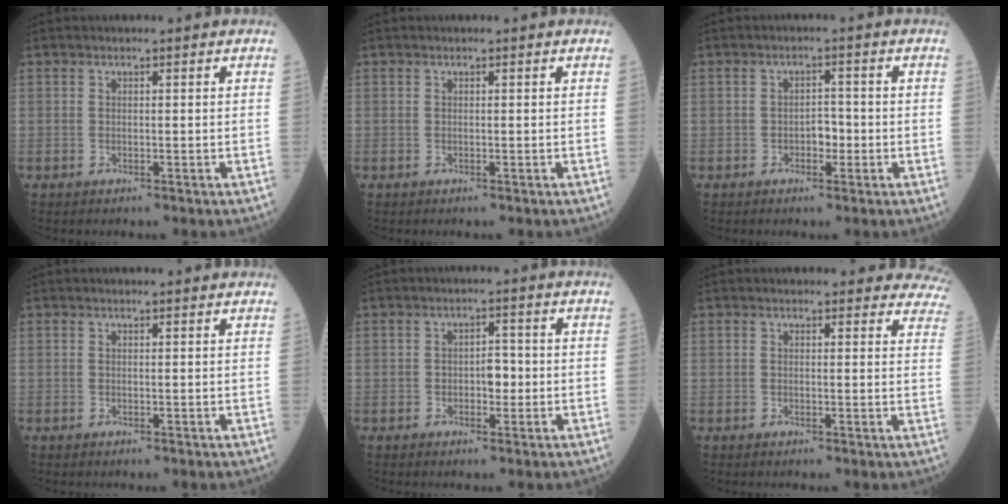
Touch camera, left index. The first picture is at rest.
{"total": 0.0}
{"total": 2.3, "force": [-0.8, 1.4, 1.7], "torque": [-0.020, 0.006, -0.015]}
{"total": 1.7, "force": [1.6, 0.3, 0.3], "torque": [-0.013, 0.005, 0.016]}
{"total": 2.7, "force": [-0.4, 1.5, 2.1], "torque": [-0.027, 0.005, -0.007]}
{"total": 12.6, "force": [11.9, 3.8, 1.7], "torque": [0.027, -0.035, 0.095]}